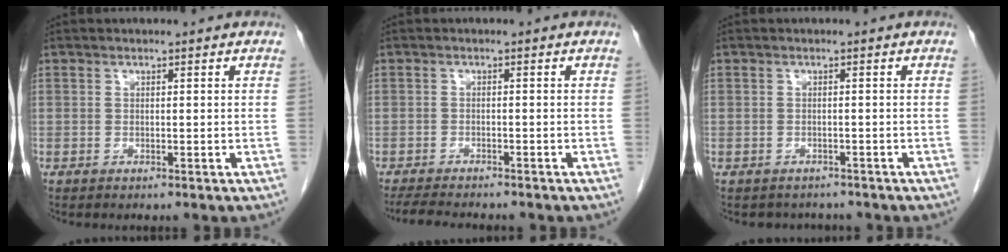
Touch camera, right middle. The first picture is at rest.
{"total": 7.1, "force": [-6.3, 1.1, 3.0], "torque": [-0.045, -0.014, -0.096]}
{"total": 3.1, "force": [-2.7, 1.4, 0.0], "torque": [-0.004, 0.003, -0.038]}